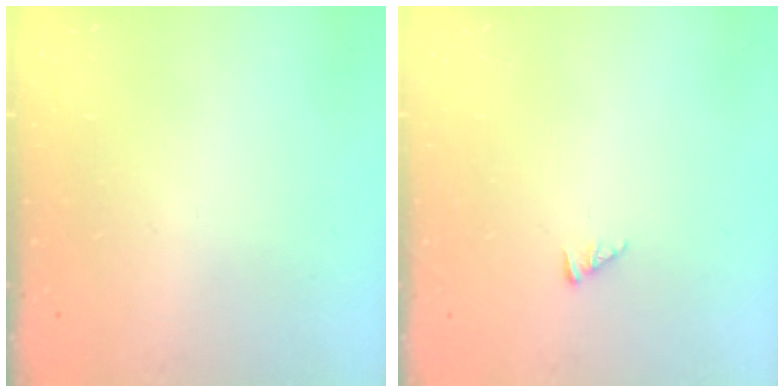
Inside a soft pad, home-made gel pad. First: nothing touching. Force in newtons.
{"total": 0.7, "press": 0.7, "slide": 0.1}